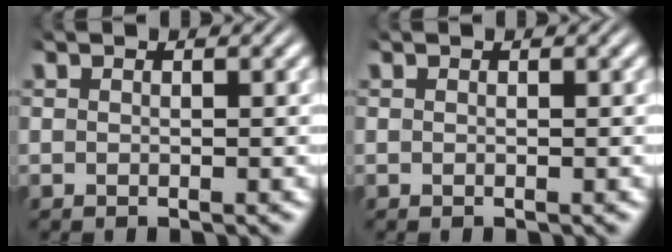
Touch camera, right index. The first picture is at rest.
{"total": 0.0}